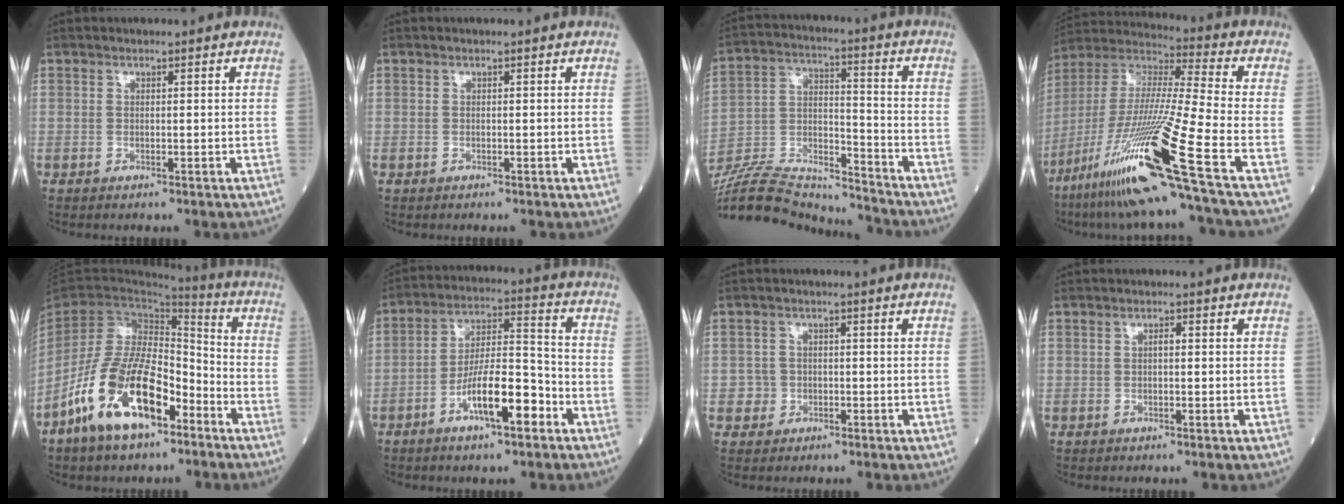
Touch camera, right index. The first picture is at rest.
{"total": 0.0}
{"total": 19.1, "force": [-18.3, 2.5, 4.9], "torque": [-0.112, 0.016, -0.311]}
{"total": 23.2, "force": [-12.4, -1.6, 19.6], "torque": [-0.401, -0.049, -0.237]}
{"total": 14.3, "force": [-7.7, 5.9, 10.5], "torque": [-0.212, 0.003, -0.143]}
{"total": 10.7, "force": [-5.3, 2.4, 9.0], "torque": [-0.166, 0.010, -0.094]}
{"total": 2.0, "force": [-0.3, 2.0, -0.1], "torque": [0.013, 0.011, -0.009]}
{"total": 0.7, "force": [0.0, 0.2, 0.7], "torque": [-0.013, 0.002, -0.001]}